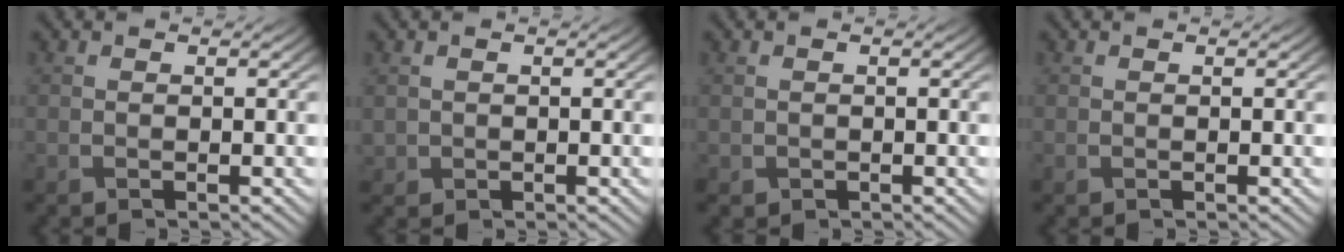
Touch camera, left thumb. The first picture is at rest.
{"total": 0.8, "force": [0.3, 0.7, -0.1], "torque": [-0.004, -0.005, 0.007]}
{"total": 0.7, "force": [-0.2, 0.7, 0.1], "torque": [-0.004, -0.007, -0.002]}
{"total": 0.0}